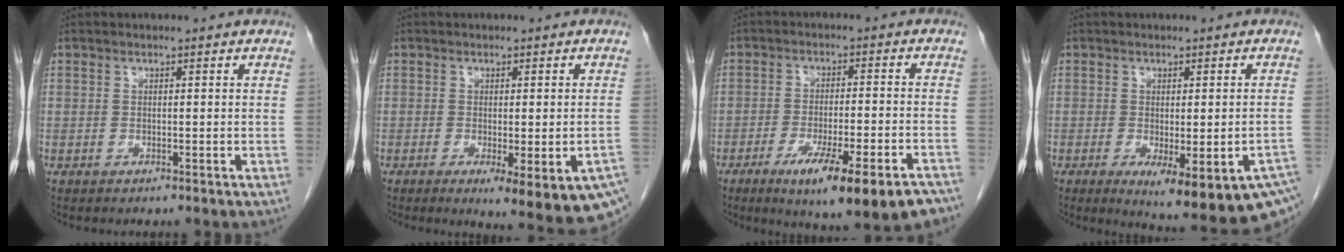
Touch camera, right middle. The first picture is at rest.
{"total": 11.4, "force": [-6.8, 2.6, 8.8], "torque": [-0.052, -0.019, -0.086]}
{"total": 16.6, "force": [-11.3, 2.4, 11.8], "torque": [-0.120, -0.013, -0.164]}
{"total": 15.2, "force": [-9.6, 3.1, 11.3], "torque": [-0.089, -0.023, -0.114]}